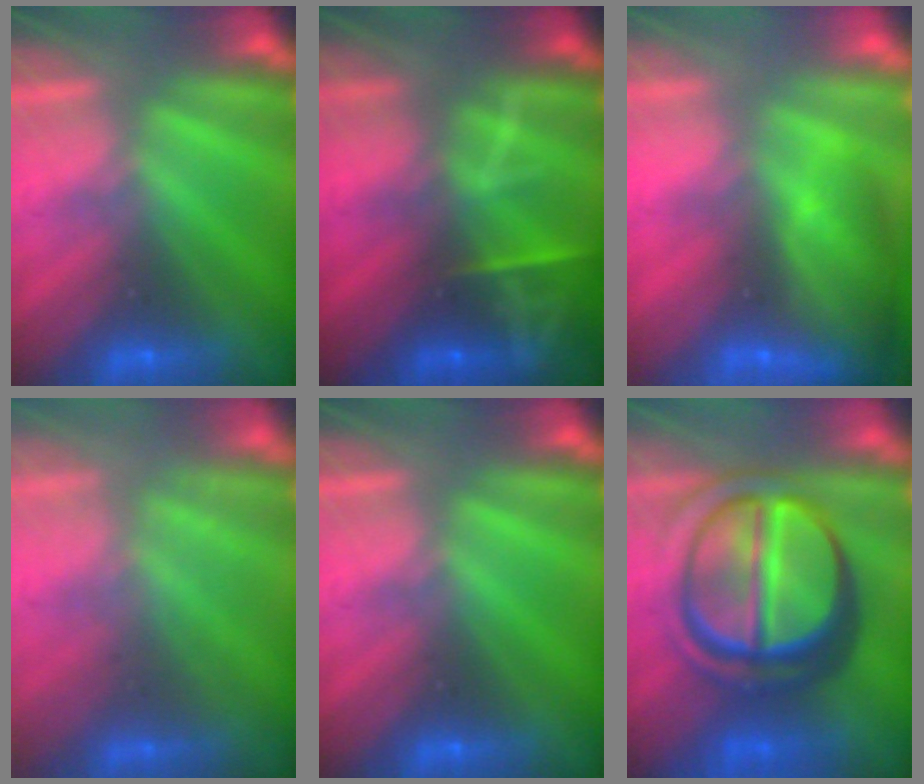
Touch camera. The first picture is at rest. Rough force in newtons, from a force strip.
{"total": 8.9}
{"total": 10.3}
{"total": 2.2}
{"total": 0.0}
{"total": 7.1}